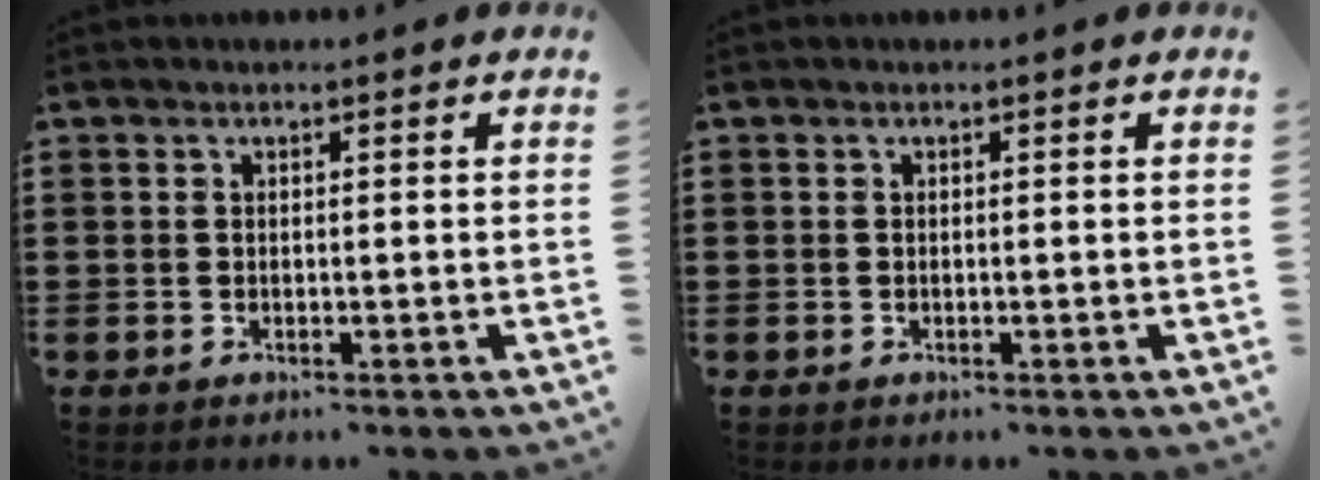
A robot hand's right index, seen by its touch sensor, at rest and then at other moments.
{"total": 0.0}